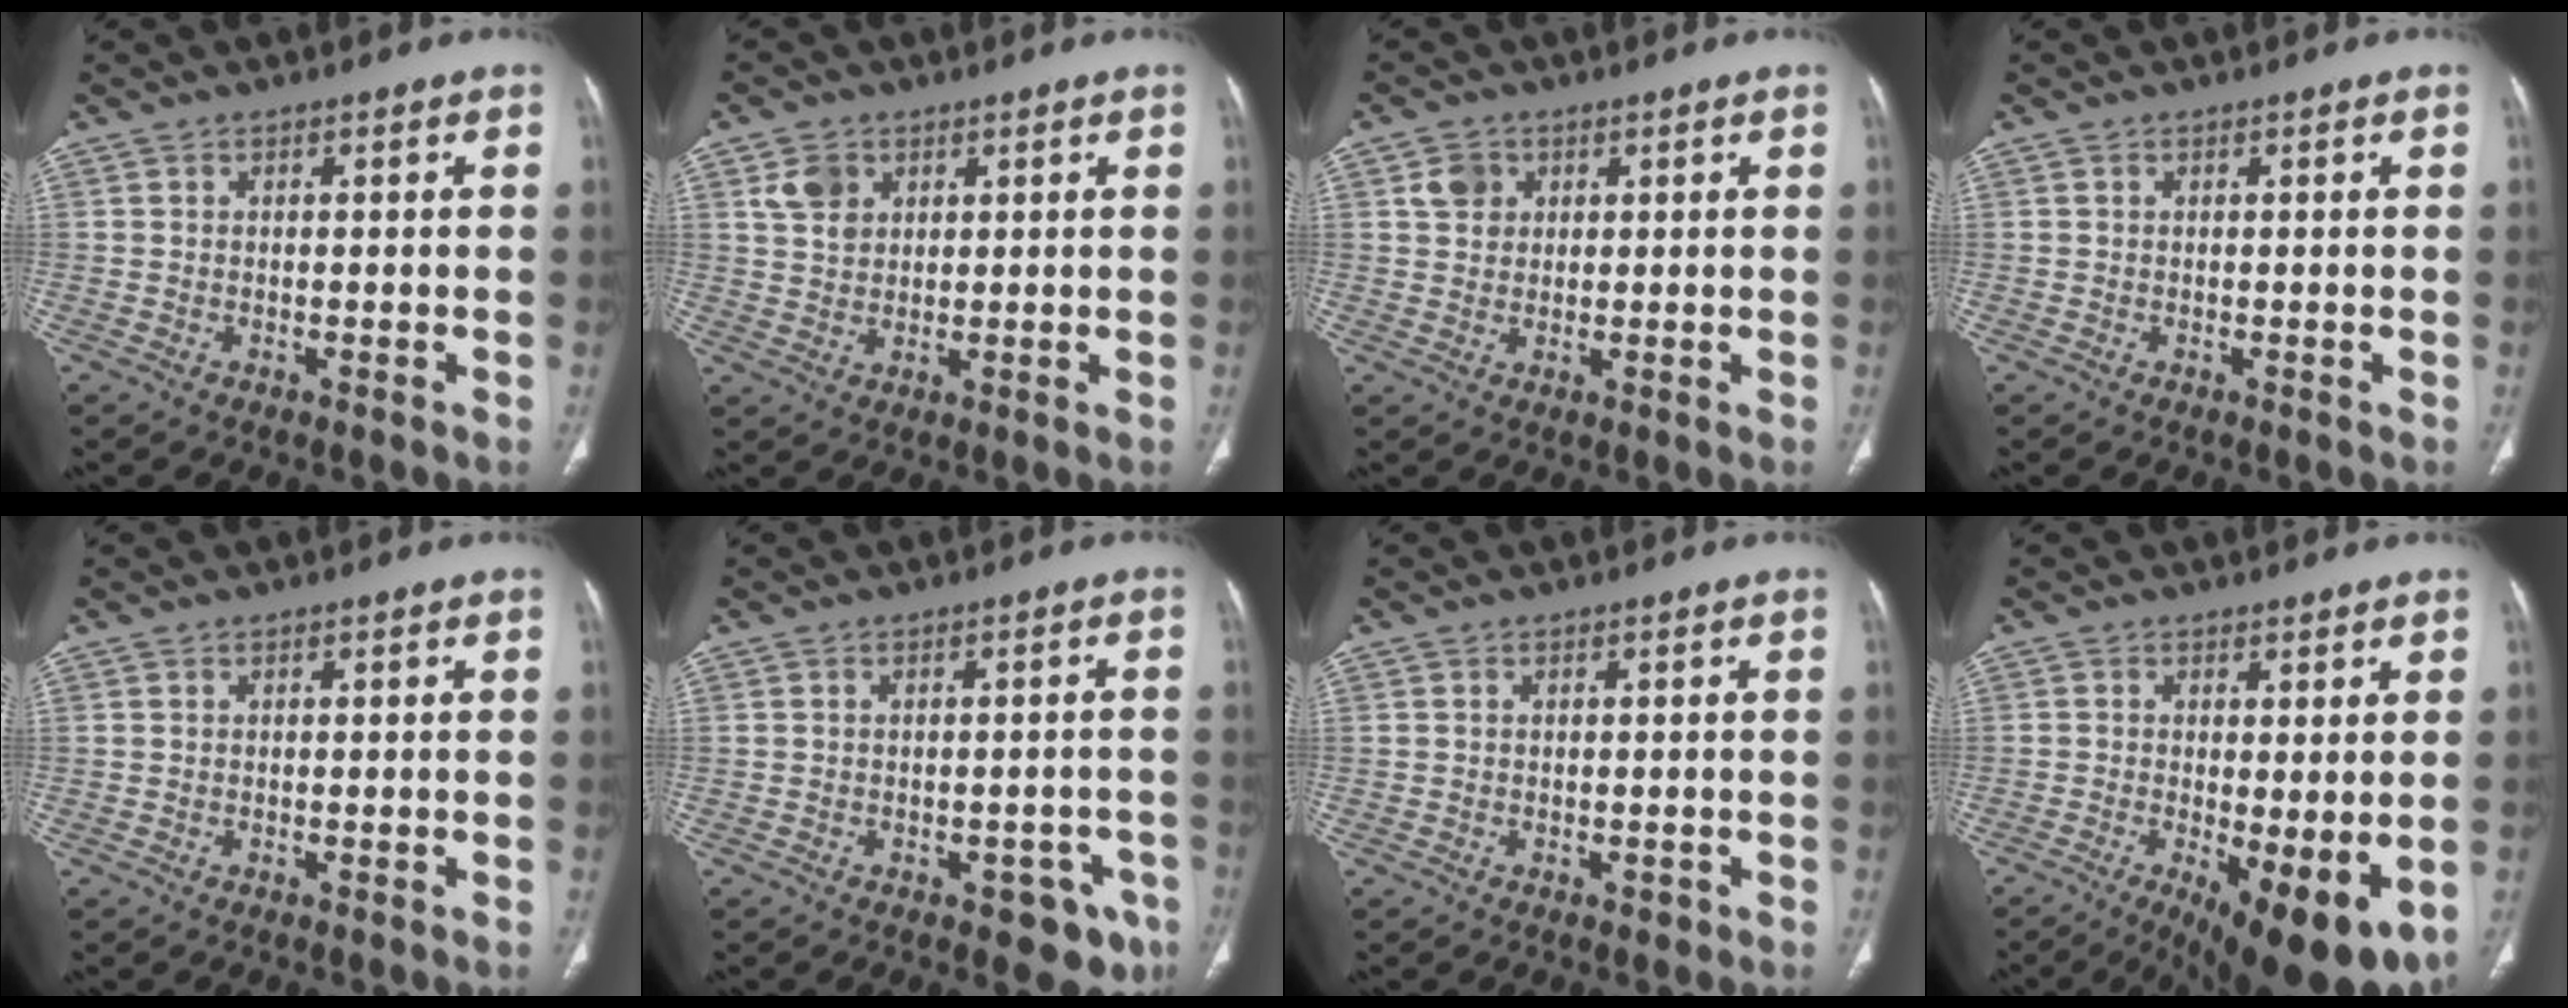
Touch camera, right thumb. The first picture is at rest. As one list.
[{"total": 5.0, "force": [2.3, 3.8, 2.3], "torque": [-0.027, -0.008, 0.049]}, {"total": 4.0, "force": [1.5, 3.3, 1.5], "torque": [-0.010, -0.003, 0.030]}, {"total": 0.0}, {"total": 0.0}, {"total": 6.3, "force": [-3.5, 3.3, 4.0], "torque": [-0.022, 0.014, -0.041]}, {"total": 0.7, "force": [-0.3, 0.4, 0.4], "torque": [-0.003, 0.000, -0.004]}, {"total": 13.6, "force": [-4.3, 4.5, 12.0], "torque": [-0.156, -0.023, -0.051]}]